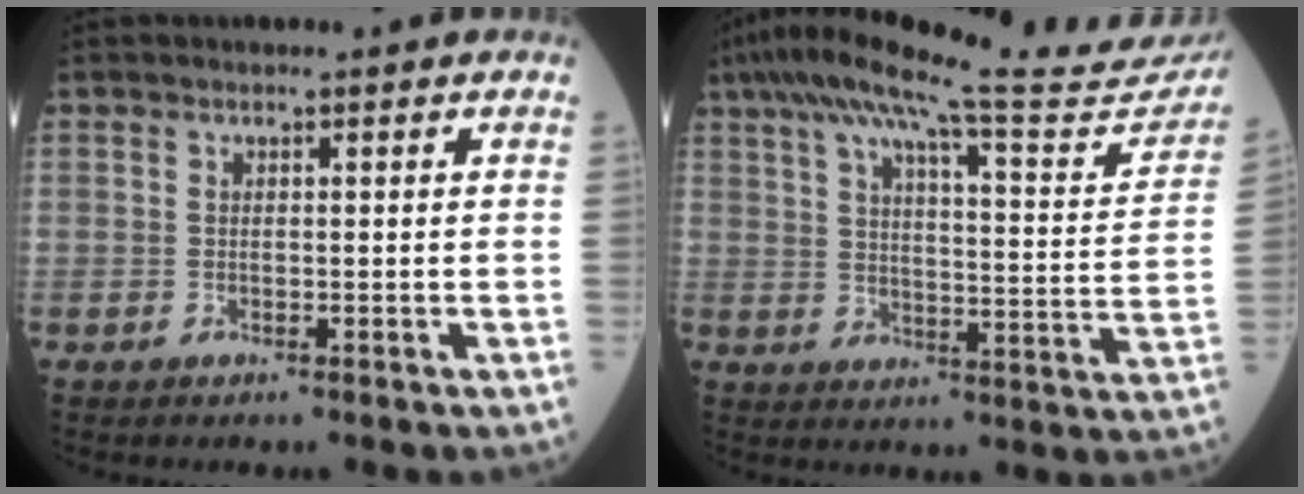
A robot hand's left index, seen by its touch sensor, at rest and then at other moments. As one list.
[{"total": 25.1, "force": [22.4, 2.1, 11.1], "torque": [-0.175, -0.039, 0.280]}]